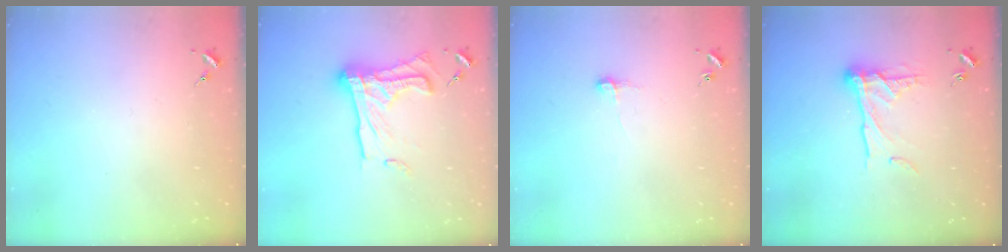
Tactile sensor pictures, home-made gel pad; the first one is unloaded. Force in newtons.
{"total": 18.7, "press": 18.7, "slide": 1.5}
{"total": 5.6, "press": 5.6, "slide": 0.5}
{"total": 13.3, "press": 13.2, "slide": 1.2}